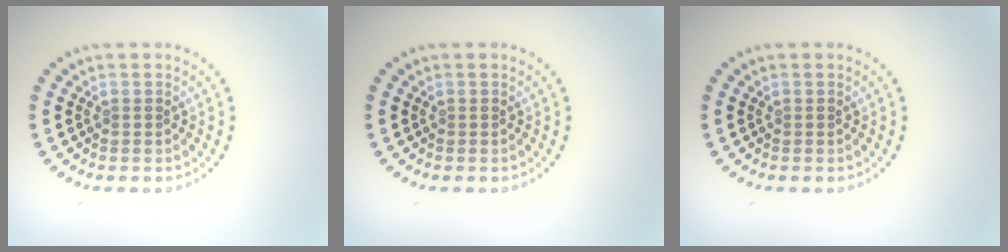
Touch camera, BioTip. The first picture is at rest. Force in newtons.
{"total": 0.0}
{"total": 0.0}